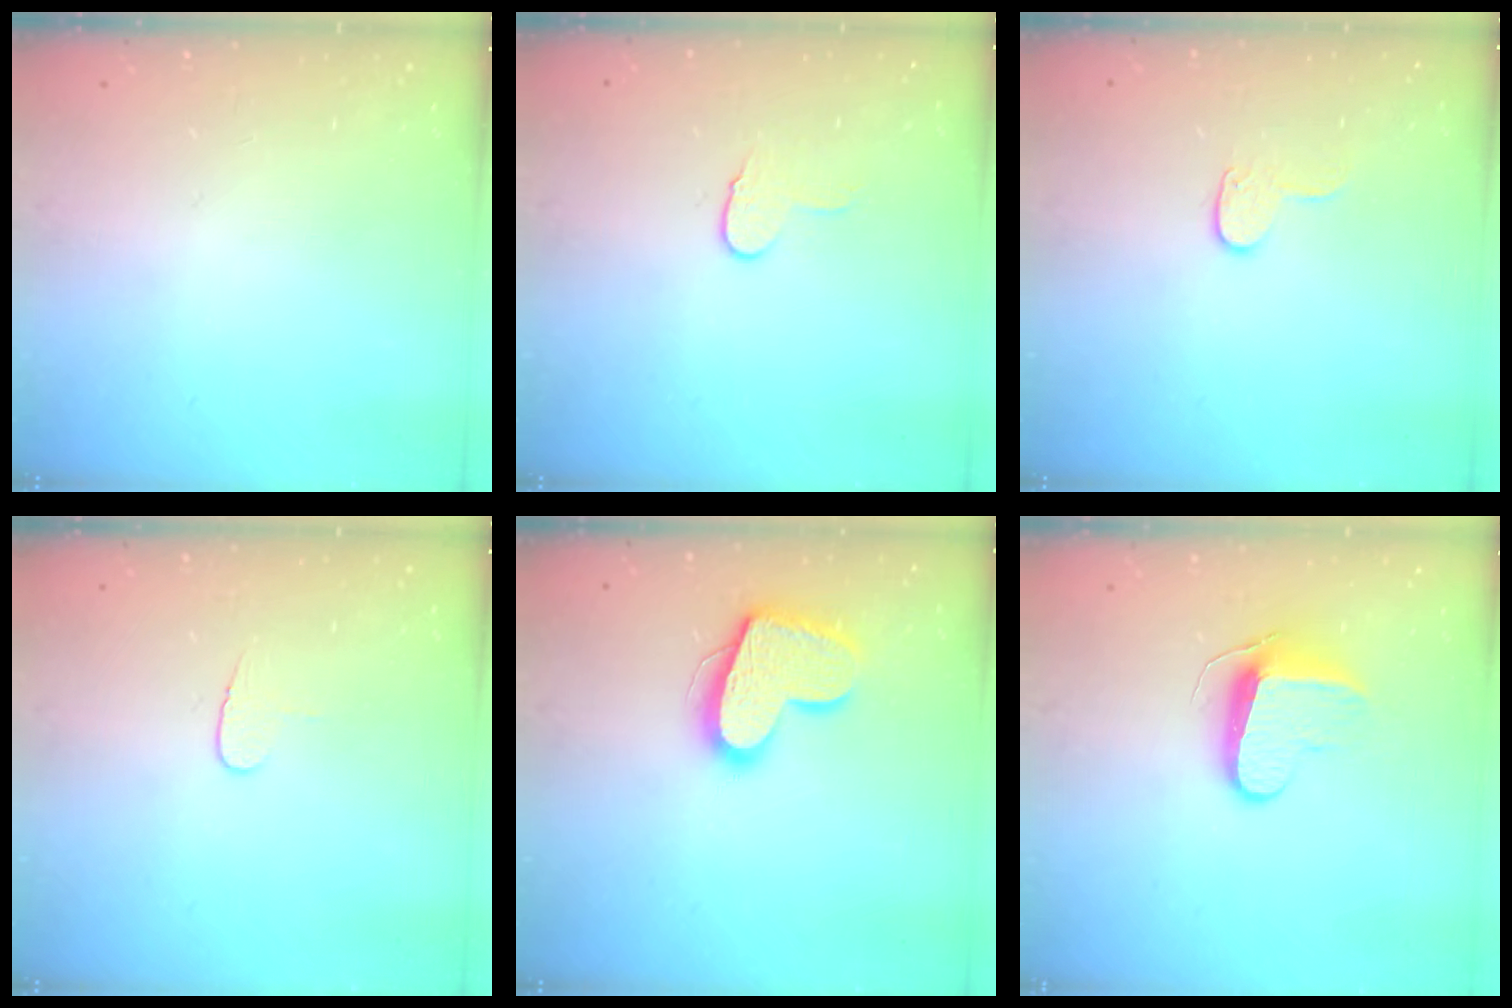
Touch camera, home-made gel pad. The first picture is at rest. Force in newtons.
{"total": 6.4, "press": 6.4, "slide": 0.6}
{"total": 6.8, "press": 6.8, "slide": 0.3}
{"total": 3.8, "press": 3.8, "slide": 0.4}
{"total": 15.8, "press": 15.7, "slide": 1.4}
{"total": 9.4, "press": 9.4, "slide": 0.2}